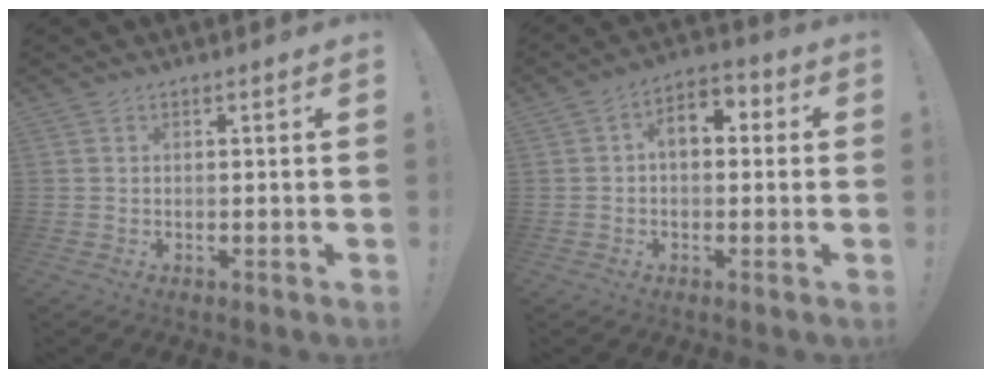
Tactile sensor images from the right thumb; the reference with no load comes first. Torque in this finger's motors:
{"motor_torque": [1.14, 1.59, 0.45, -0.51, 0.00]}